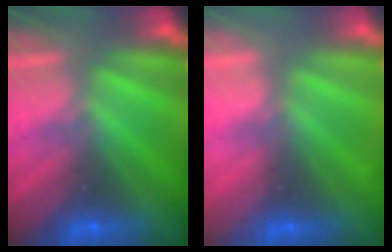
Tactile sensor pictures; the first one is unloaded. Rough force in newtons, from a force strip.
{"total": 2.3}